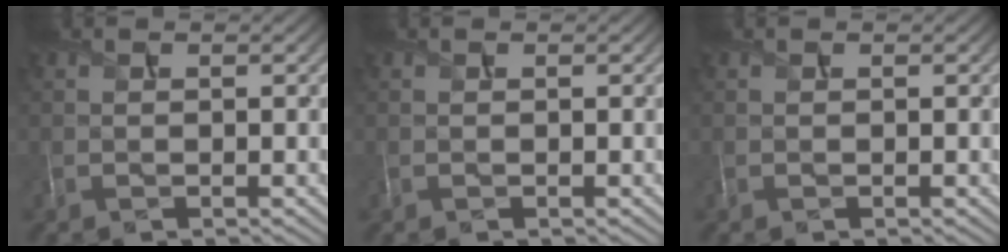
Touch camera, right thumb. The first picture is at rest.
{"total": 0.0}
{"total": 0.0}